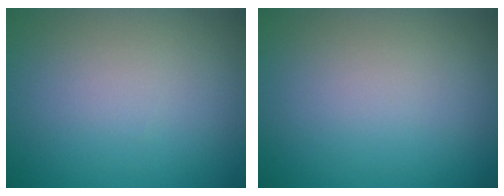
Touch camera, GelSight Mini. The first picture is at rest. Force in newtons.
{"total": 0.0}